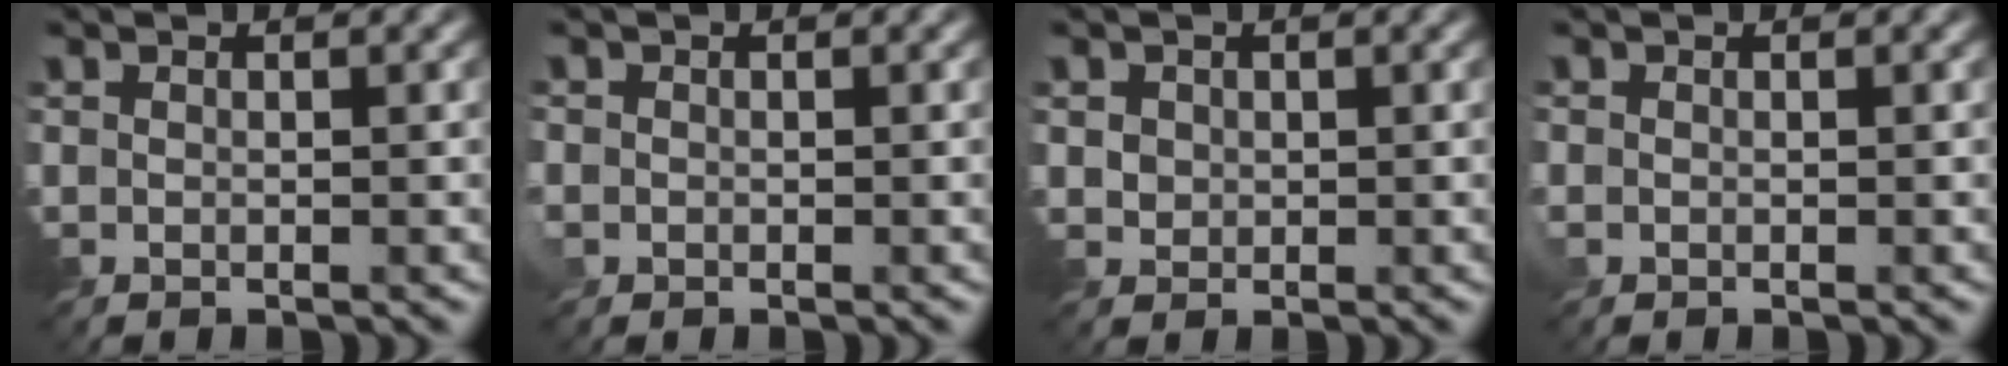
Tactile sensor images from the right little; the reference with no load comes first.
{"total": 1.6, "force": [-0.2, 1.5, 0.5], "torque": [-0.016, 0.000, -0.004]}
{"total": 1.5, "force": [0.5, 1.3, 0.5], "torque": [-0.023, -0.004, 0.020]}
{"total": 0.7, "force": [-0.1, 0.6, 0.2], "torque": [-0.007, 0.001, -0.003]}